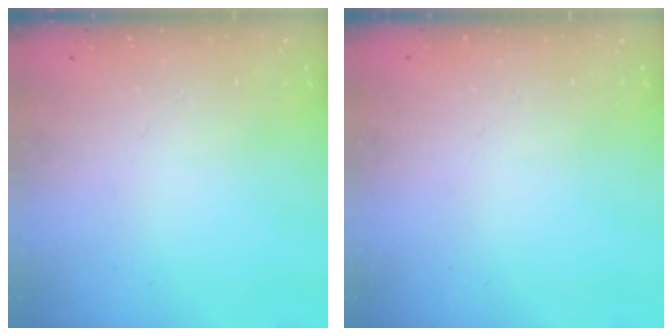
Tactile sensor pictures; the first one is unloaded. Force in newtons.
{"total": 0.0}